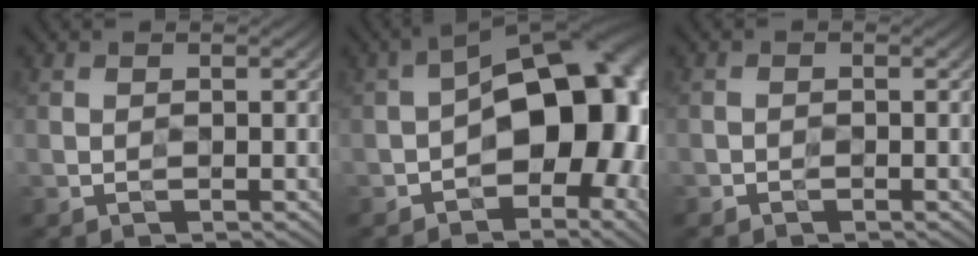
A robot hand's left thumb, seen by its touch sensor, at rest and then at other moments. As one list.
[{"total": 12.6, "force": [-2.1, 7.1, 10.2], "torque": [-0.117, 0.017, -0.046]}, {"total": 0.7, "force": [-0.6, 0.0, -0.3], "torque": [0.005, 0.003, -0.012]}]